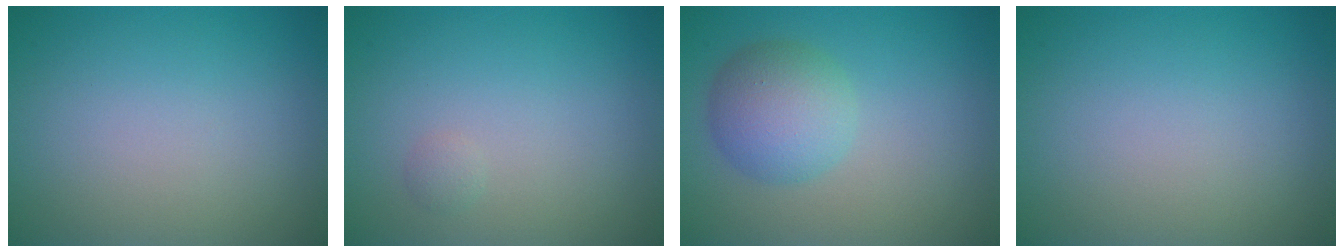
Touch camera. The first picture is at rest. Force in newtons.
{"total": 0.6, "press": 0.6, "slide": 0.1}
{"total": 4.4, "press": 4.4, "slide": 0.2}
{"total": 0.0}